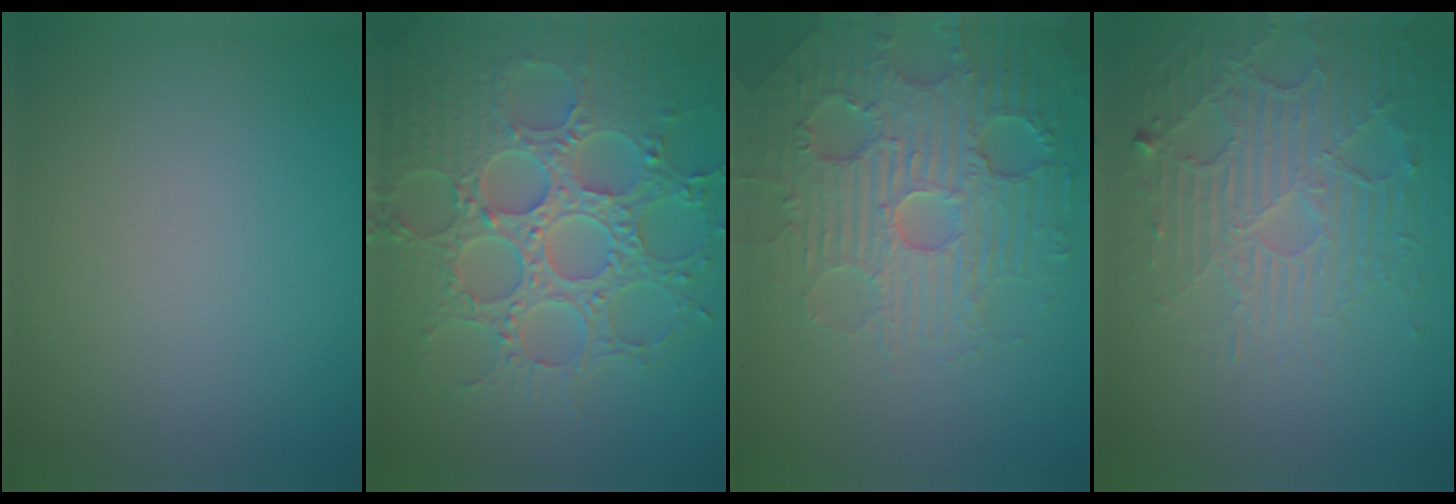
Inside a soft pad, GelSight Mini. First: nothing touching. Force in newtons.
{"total": 8.7, "press": 6.5, "slide": 5.8}
{"total": 5.3, "press": 5.2, "slide": 1.2}
{"total": 5.1, "press": 3.5, "slide": 3.7}